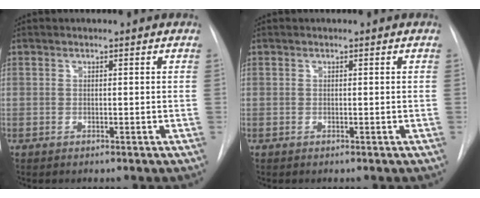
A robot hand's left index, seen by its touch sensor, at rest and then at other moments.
{"total": 0.0}